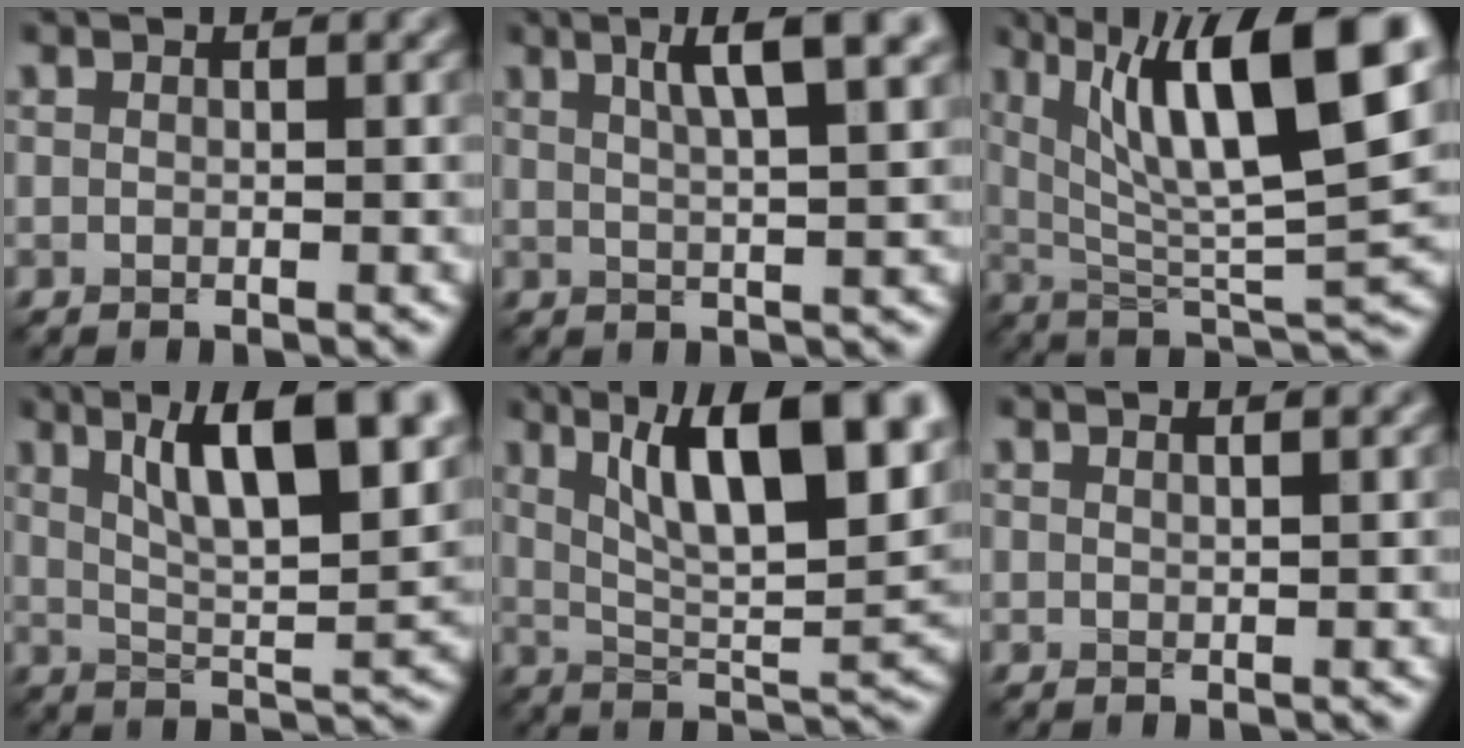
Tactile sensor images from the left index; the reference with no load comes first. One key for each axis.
{"total": 6.4, "fx": 3.2, "fy": 1.5, "fz": 5.3, "tx": -0.064, "ty": 0.012, "tz": 0.046}
{"total": 13.1, "fx": 5.2, "fy": 3.4, "fz": 11.6, "tx": -0.188, "ty": 0.005, "tz": 0.089}
{"total": 11.8, "fx": 5.3, "fy": 3.9, "fz": 9.8, "tx": -0.134, "ty": 0.009, "tz": 0.083}
{"total": 13.0, "fx": 5.7, "fy": 4.5, "fz": 10.8, "tx": -0.149, "ty": 0.006, "tz": 0.093}
{"total": 0.7, "fx": 0.6, "fy": 0.1, "fz": 0.4, "tx": -0.005, "ty": 0.002, "tz": 0.009}